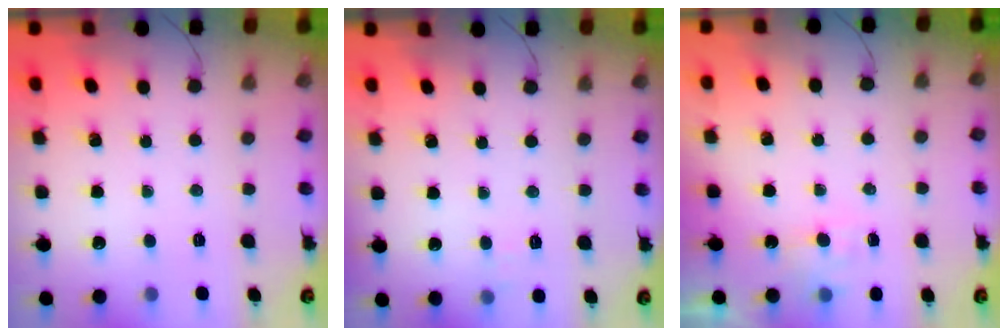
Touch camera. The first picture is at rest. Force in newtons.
{"total": 4.1, "press": 3.9, "slide": 1.2}
{"total": 2.6, "press": 2.4, "slide": 1.1}